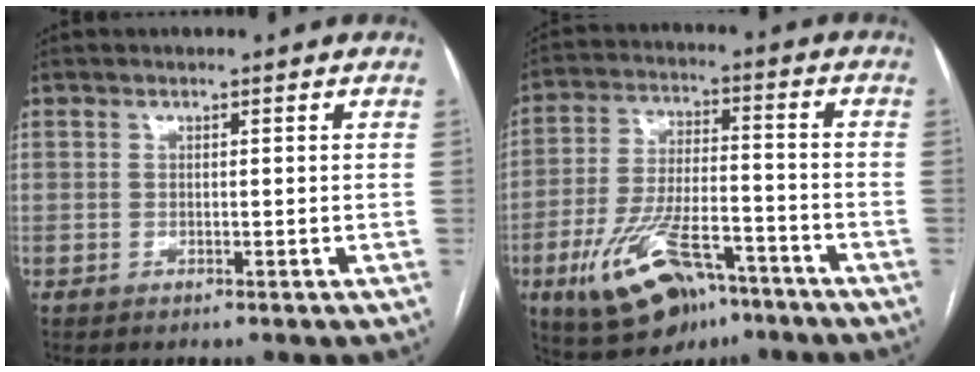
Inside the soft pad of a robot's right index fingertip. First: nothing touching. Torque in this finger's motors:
{"motor_torque": [0.94, -0.47, 0.33, 0.09]}